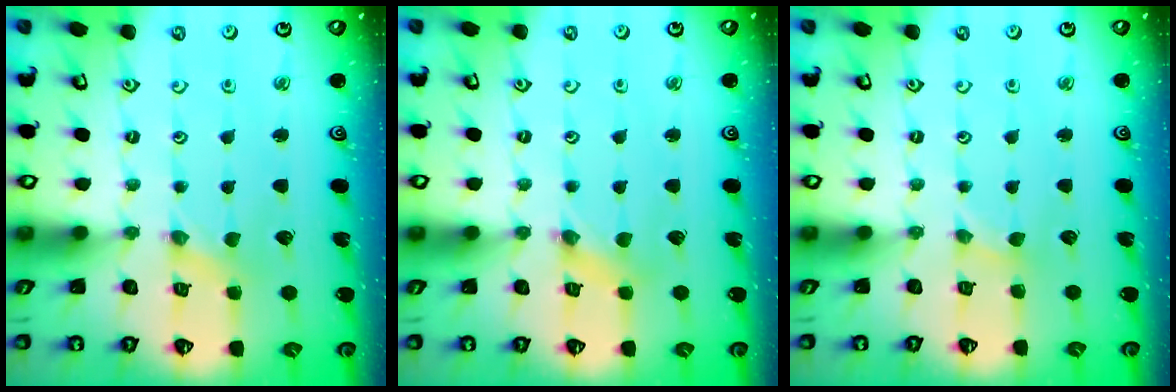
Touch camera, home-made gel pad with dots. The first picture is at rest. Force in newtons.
{"total": 0.8, "press": 0.7, "slide": 0.3}
{"total": 0.6, "press": 0.5, "slide": 0.1}